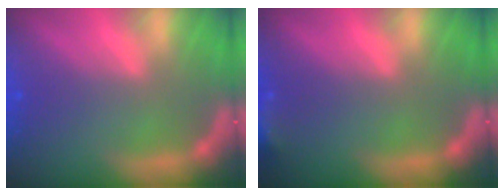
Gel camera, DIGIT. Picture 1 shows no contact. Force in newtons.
{"total": 3.4}